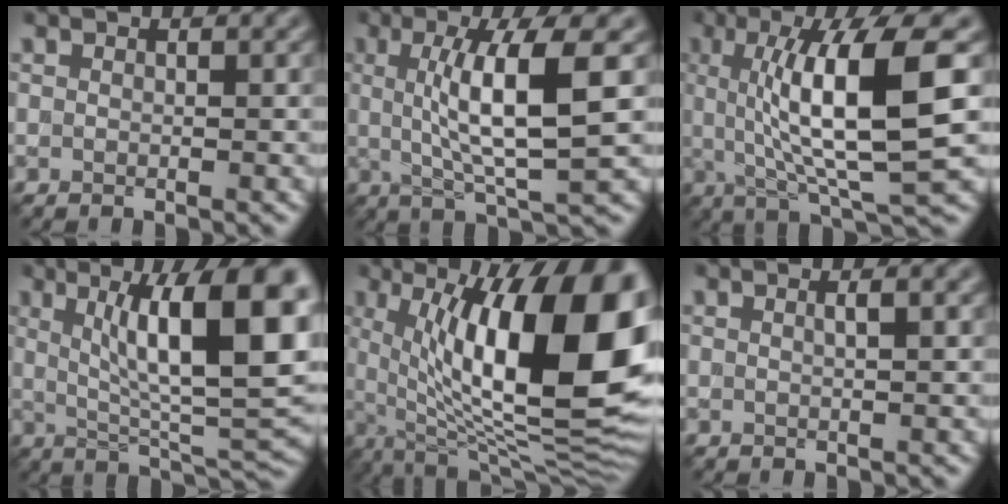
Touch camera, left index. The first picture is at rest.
{"total": 7.7, "force": [1.0, 1.5, 7.5], "torque": [-0.119, -0.003, 0.022]}
{"total": 10.6, "force": [1.5, 2.3, 10.3], "torque": [-0.144, -0.001, 0.032]}
{"total": 12.6, "force": [3.3, 3.1, 11.8], "torque": [-0.161, 0.002, 0.055]}
{"total": 17.8, "force": [3.6, 6.2, 16.3], "torque": [-0.220, 0.009, 0.057]}
{"total": 1.1, "force": [0.3, 0.1, 1.0], "torque": [-0.015, 0.001, 0.001]}